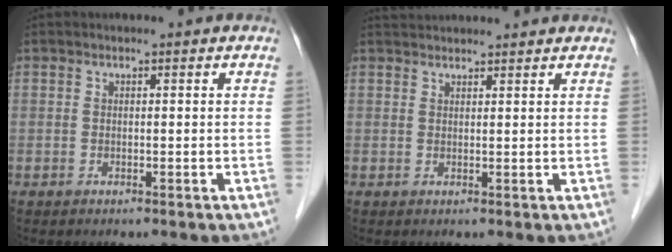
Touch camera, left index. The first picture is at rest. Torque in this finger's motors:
{"motor_torque": [-0.84, -1.30, 0.06, 0.05]}